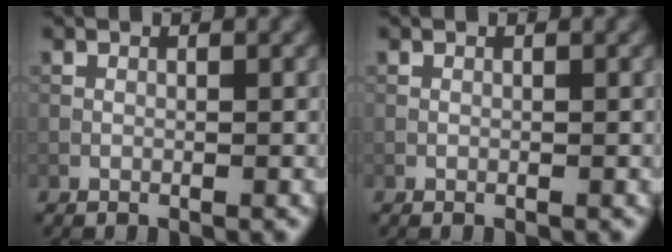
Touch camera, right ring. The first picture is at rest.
{"total": 0.0}